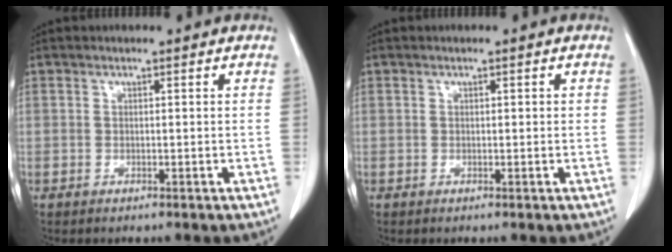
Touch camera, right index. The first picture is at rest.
{"total": 0.5, "force": [0.1, 0.2, 0.4], "torque": [-0.006, 0.001, 0.002]}